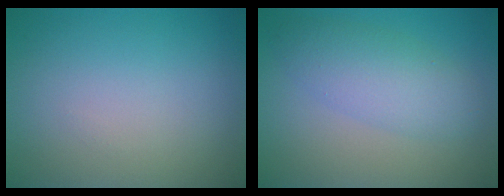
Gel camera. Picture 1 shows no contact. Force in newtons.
{"total": 4.2, "press": 4.2, "slide": 0.1}